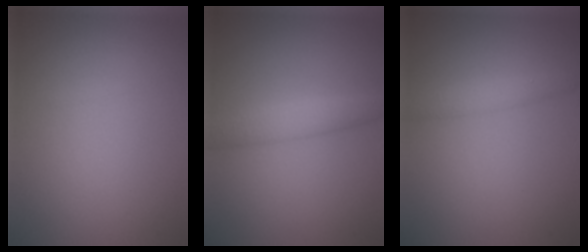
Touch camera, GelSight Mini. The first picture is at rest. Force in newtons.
{"total": 2.6, "press": 2.6, "slide": 0.0}
{"total": 1.8, "press": 1.8, "slide": 0.0}